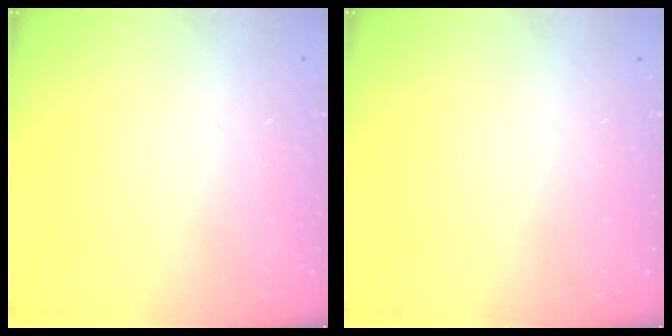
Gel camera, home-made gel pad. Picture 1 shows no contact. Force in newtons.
{"total": 0.0}